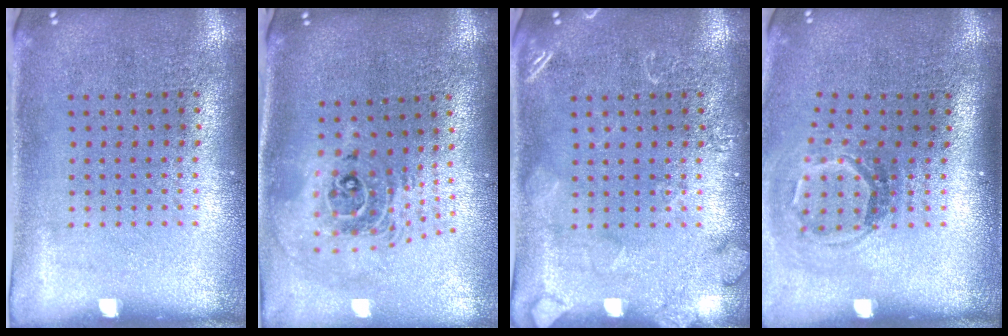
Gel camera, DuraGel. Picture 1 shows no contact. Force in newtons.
{"total": 2.3, "press": 1.8, "slide": 1.5}
{"total": 2.0, "press": 2.0, "slide": 0.2}
{"total": 1.9, "press": 1.3, "slide": 1.4}